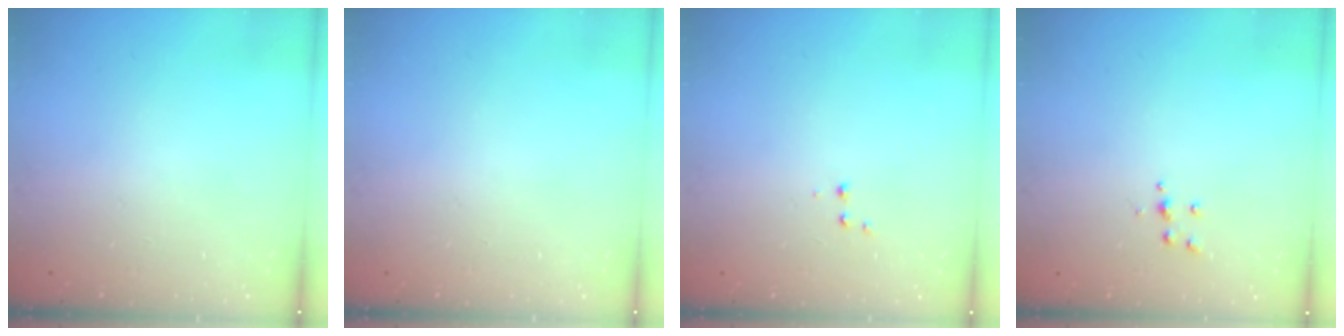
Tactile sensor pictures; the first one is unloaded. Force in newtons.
{"total": 0.0}
{"total": 2.6, "press": 2.5, "slide": 0.6}
{"total": 3.6, "press": 3.6, "slide": 0.3}